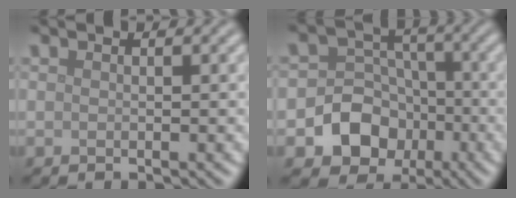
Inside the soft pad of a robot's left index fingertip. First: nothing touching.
{"total": 7.4, "force": [-2.7, 6.4, 2.4], "torque": [-0.014, 0.001, -0.073]}